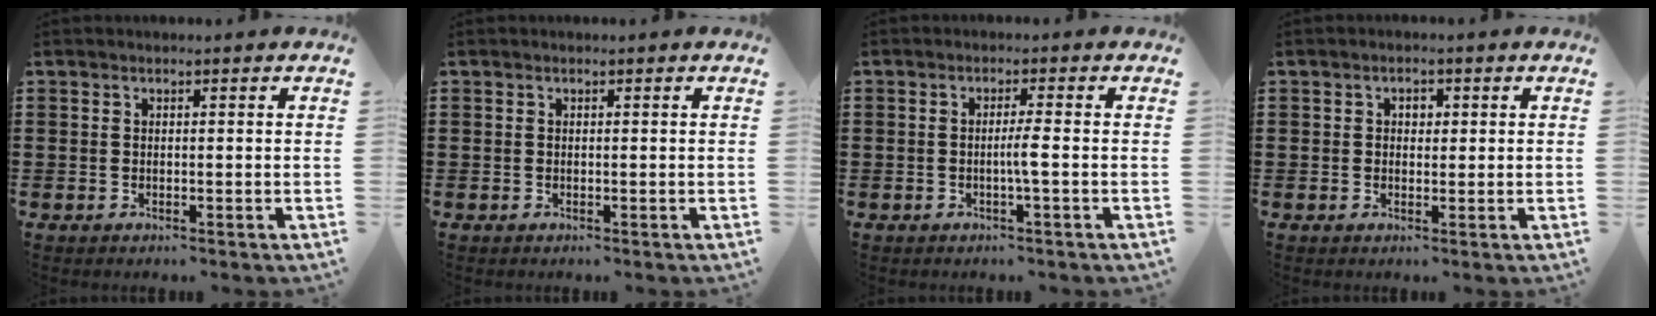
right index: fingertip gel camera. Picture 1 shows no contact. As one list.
[{"total": 0.0}, {"total": 2.3, "force": [-0.5, -0.4, 2.2], "torque": [-0.040, -0.005, -0.013]}, {"total": 1.5, "force": [0.2, 1.1, 1.0], "torque": [-0.021, 0.008, 0.003]}]